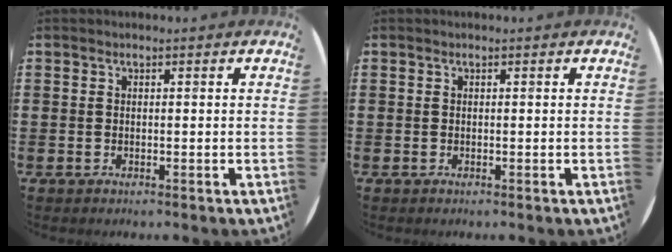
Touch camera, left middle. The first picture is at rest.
{"total": 0.0}